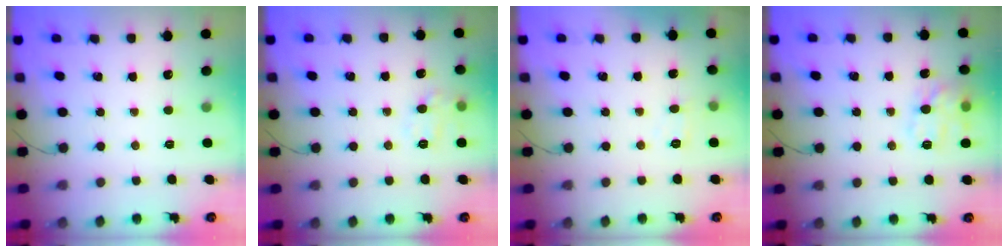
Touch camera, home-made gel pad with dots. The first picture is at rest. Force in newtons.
{"total": 7.9, "press": 7.9, "slide": 0.7}
{"total": 4.3, "press": 4.0, "slide": 1.5}
{"total": 12.3, "press": 12.3, "slide": 0.2}